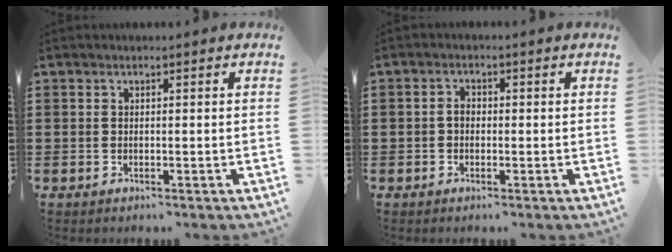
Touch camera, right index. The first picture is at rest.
{"total": 1.8, "force": [-0.3, 1.2, 1.3], "torque": [-0.026, 0.004, -0.006]}